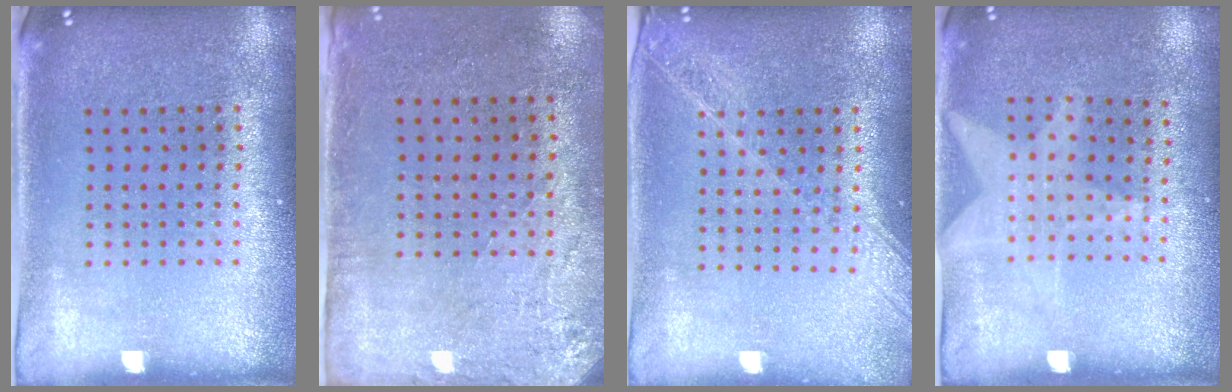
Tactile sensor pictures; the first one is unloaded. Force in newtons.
{"total": 2.8, "press": 2.2, "slide": 1.6}
{"total": 1.7, "press": 1.5, "slide": 0.8}
{"total": 1.1, "press": 0.9, "slide": 0.7}